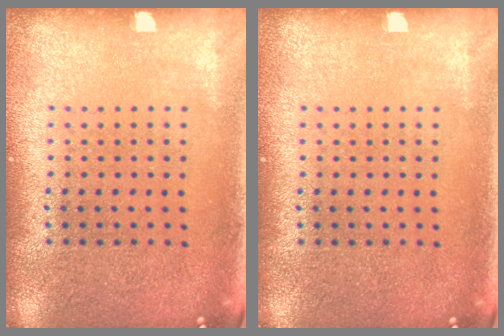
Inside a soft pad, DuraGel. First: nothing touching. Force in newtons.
{"total": 0.0}